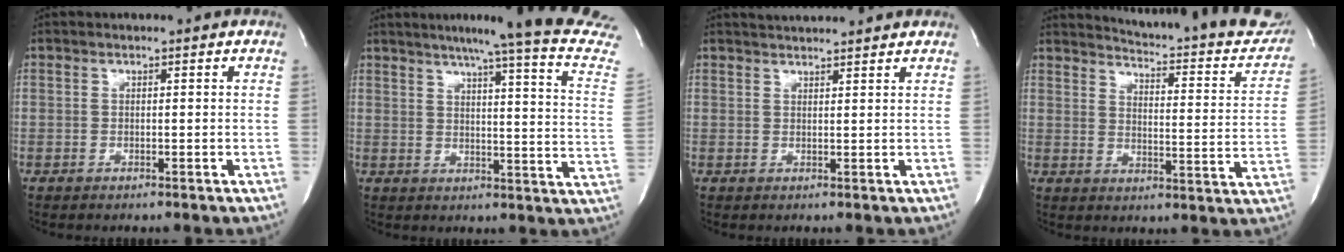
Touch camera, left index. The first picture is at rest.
{"total": 20.9, "force": [17.8, -1.5, 10.7], "torque": [-0.148, -0.078, 0.201]}
{"total": 5.7, "force": [5.5, 0.0, 1.5], "torque": [-0.027, 0.025, 0.071]}
{"total": 23.3, "force": [21.4, 3.7, 8.4], "torque": [-0.117, -0.087, 0.243]}